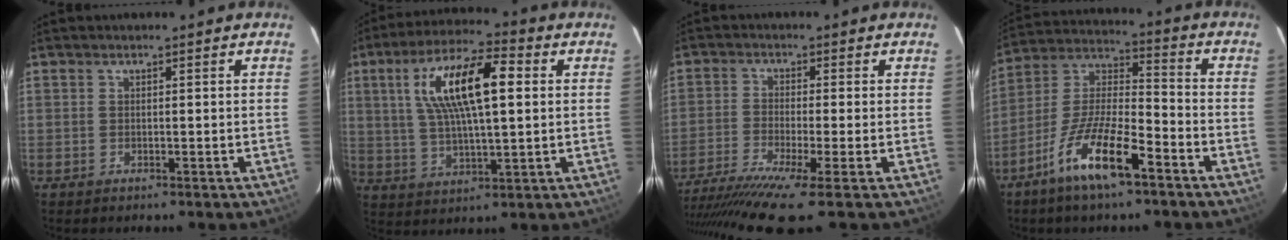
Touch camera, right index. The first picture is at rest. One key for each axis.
{"total": 15.4, "fx": 3.8, "fy": 4.8, "fz": 14.1, "tx": -0.261, "ty": 0.021, "tz": 0.068}
{"total": 13.4, "fx": -9.8, "fy": -0.3, "fz": 9.2, "tx": -0.197, "ty": -0.056, "tz": -0.172}
{"total": 14.1, "fx": -8.6, "fy": 3.3, "fz": 10.6, "tx": -0.215, "ty": -0.007, "tz": -0.163}